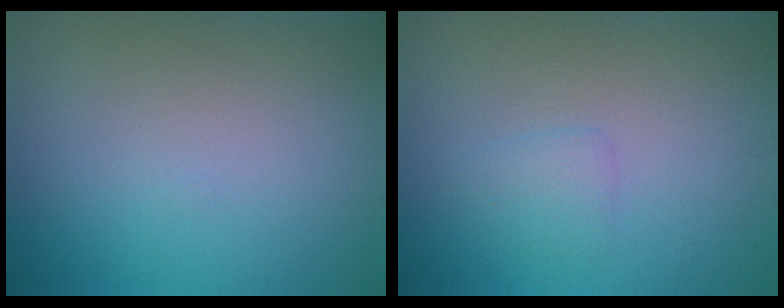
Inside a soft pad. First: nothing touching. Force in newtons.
{"total": 1.1, "press": 1.1, "slide": 0.1}